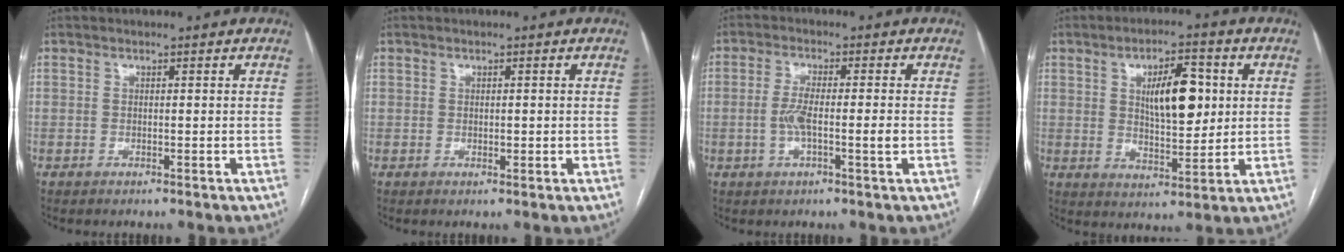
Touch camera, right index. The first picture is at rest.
{"total": 1.2, "force": [0.0, 0.9, 0.9], "torque": [-0.010, -0.001, 0.002]}
{"total": 5.3, "force": [-0.8, 0.7, 5.2], "torque": [-0.104, 0.002, -0.015]}
{"total": 10.0, "force": [2.3, 3.7, 9.0], "torque": [-0.143, 0.007, 0.043]}